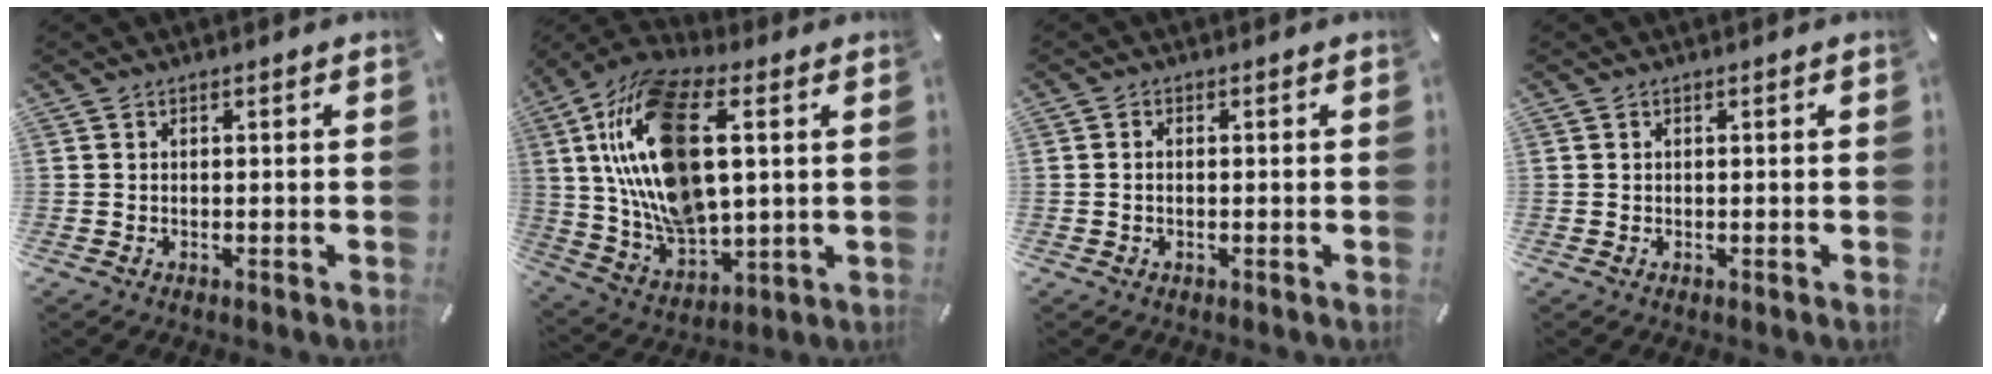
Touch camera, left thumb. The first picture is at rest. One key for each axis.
{"total": 20.6, "fx": 5.3, "fy": 11.0, "fz": 16.6, "tx": -0.370, "ty": -0.005, "tz": 0.089}
{"total": 1.1, "fx": -0.2, "fy": 0.6, "fz": 1.0, "tx": -0.020, "ty": 0.001, "tz": -0.004}
{"total": 0.0}